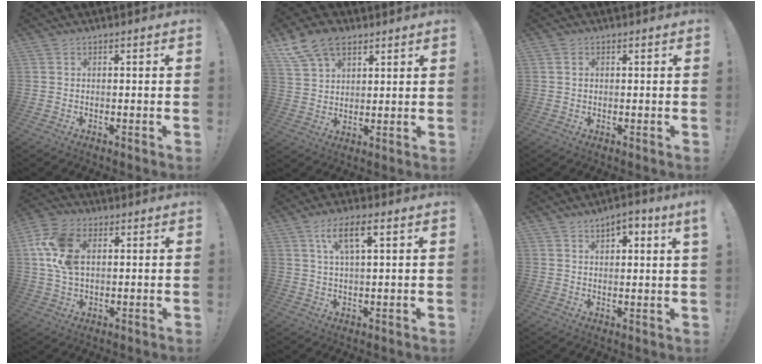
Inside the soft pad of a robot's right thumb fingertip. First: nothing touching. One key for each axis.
{"total": 11.1, "fx": 7.1, "fy": 7.0, "fz": 5.0, "tx": -0.088, "ty": -0.030, "tz": 0.140}
{"total": 1.1, "fx": 0.3, "fy": 0.8, "fz": 0.6, "tx": -0.010, "ty": 0.003, "tz": 0.004}
{"total": 13.0, "fx": 3.3, "fy": 8.7, "fz": 9.1, "tx": -0.185, "ty": 0.007, "tz": 0.067}
{"total": 7.8, "fx": 3.6, "fy": 2.2, "fz": 6.6, "tx": -0.116, "ty": 0.001, "tz": 0.060}
{"total": 4.7, "fx": 3.1, "fy": 0.8, "fz": 3.5, "tx": -0.041, "ty": -0.013, "tz": 0.047}